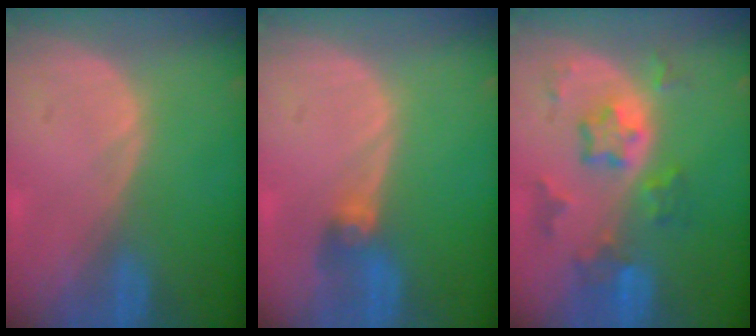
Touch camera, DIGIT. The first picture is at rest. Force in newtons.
{"total": 2.7, "press": 2.7, "slide": 0.3}
{"total": 7.4, "press": 6.6, "slide": 3.3}